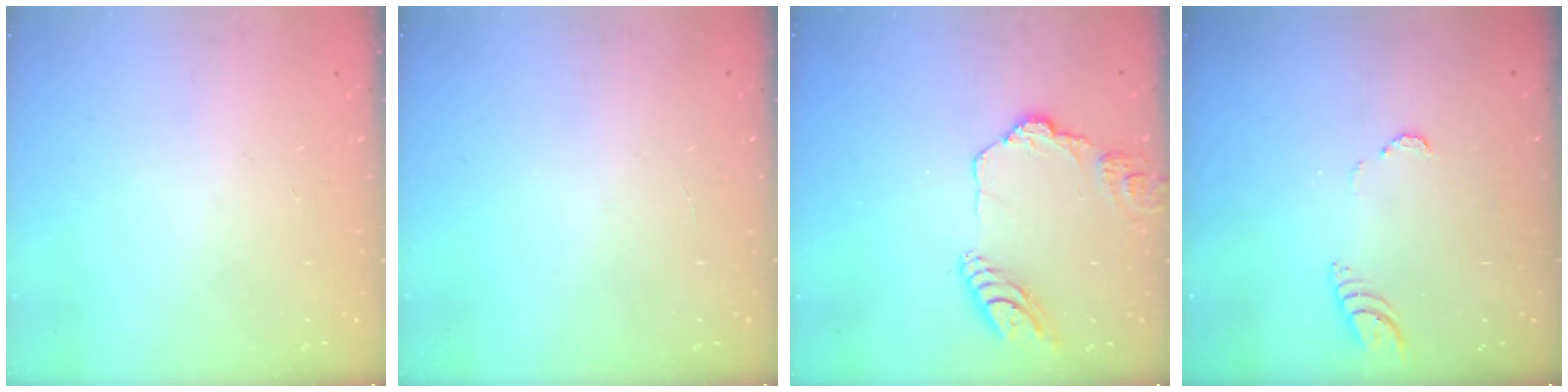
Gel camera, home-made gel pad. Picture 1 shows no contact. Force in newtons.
{"total": 1.8, "press": 1.8, "slide": 0.2}
{"total": 13.0, "press": 13.0, "slide": 1.1}
{"total": 3.5, "press": 3.5, "slide": 0.3}